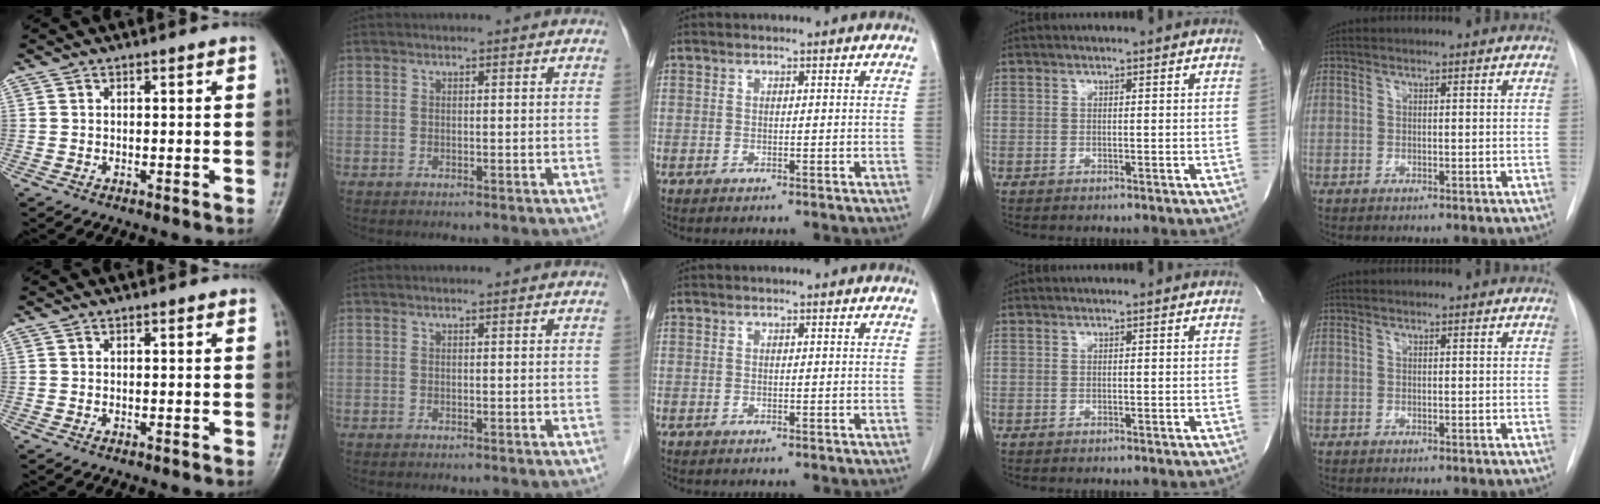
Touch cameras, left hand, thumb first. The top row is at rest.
{}